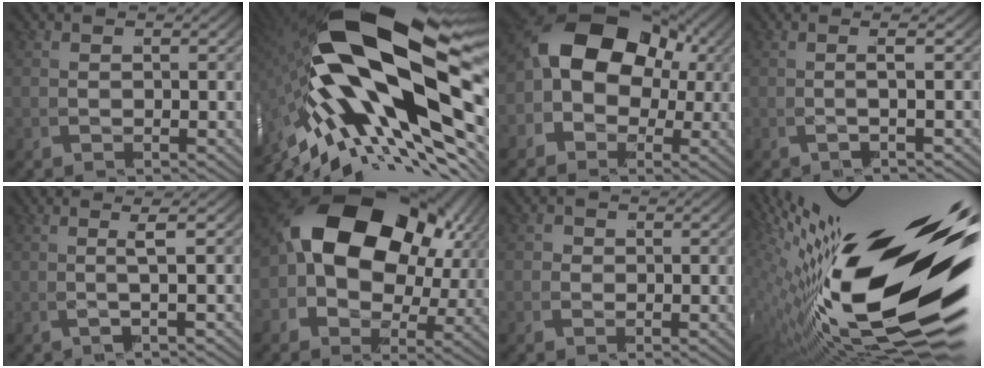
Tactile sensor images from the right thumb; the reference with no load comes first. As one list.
[{"total": 21.2, "force": [-1.8, 10.6, 18.2], "torque": [-0.365, -0.040, -0.003]}, {"total": 11.3, "force": [0.8, 9.0, 6.9], "torque": [-0.123, 0.001, -0.001]}, {"total": 2.0, "force": [0.3, -0.4, 1.9], "torque": [-0.028, 0.018, -0.007]}, {"total": 2.7, "force": [0.9, -0.4, 2.5], "torque": [-0.035, 0.018, 0.005]}, {"total": 16.2, "force": [2.5, 11.1, 11.5], "torque": [-0.210, -0.012, 0.037]}, {"total": 1.3, "force": [-0.3, 1.2, -0.2], "torque": [-0.002, -0.001, -0.010]}, {"total": 25.3, "force": [-1.9, 13.4, 21.5], "torque": [-0.349, -0.057, 0.011]}]